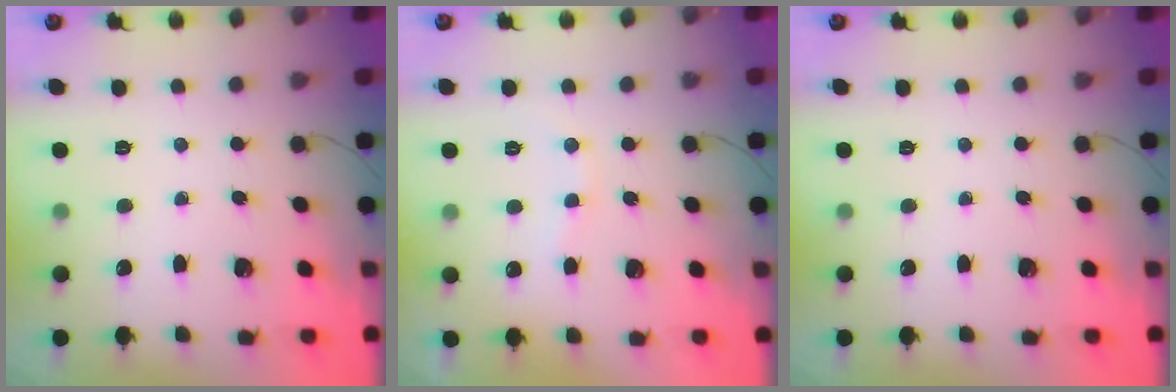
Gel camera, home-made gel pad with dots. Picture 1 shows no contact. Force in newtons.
{"total": 6.8, "press": 6.7, "slide": 1.4}
{"total": 0.0}